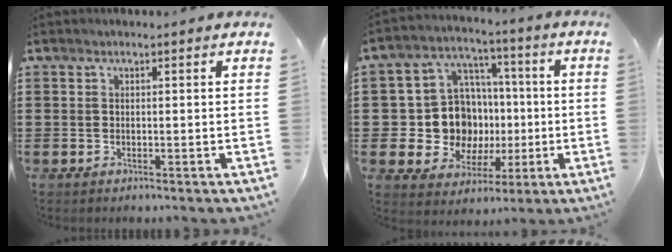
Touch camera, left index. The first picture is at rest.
{"total": 6.9, "force": [-0.6, 4.8, 4.8], "torque": [-0.101, 0.006, -0.017]}